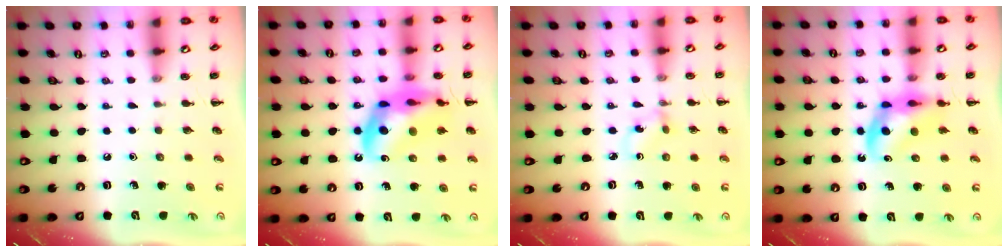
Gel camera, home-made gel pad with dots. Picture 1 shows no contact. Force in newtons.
{"total": 17.4, "press": 16.9, "slide": 4.1}
{"total": 1.5, "press": 1.3, "slide": 0.7}
{"total": 8.7, "press": 8.2, "slide": 2.8}